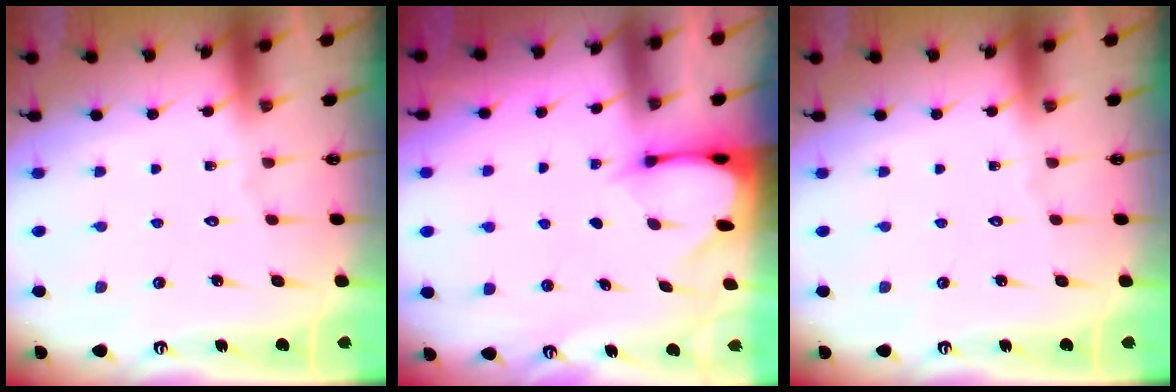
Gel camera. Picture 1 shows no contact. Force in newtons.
{"total": 2.4, "press": 2.4, "slide": 0.3}
{"total": 0.0}